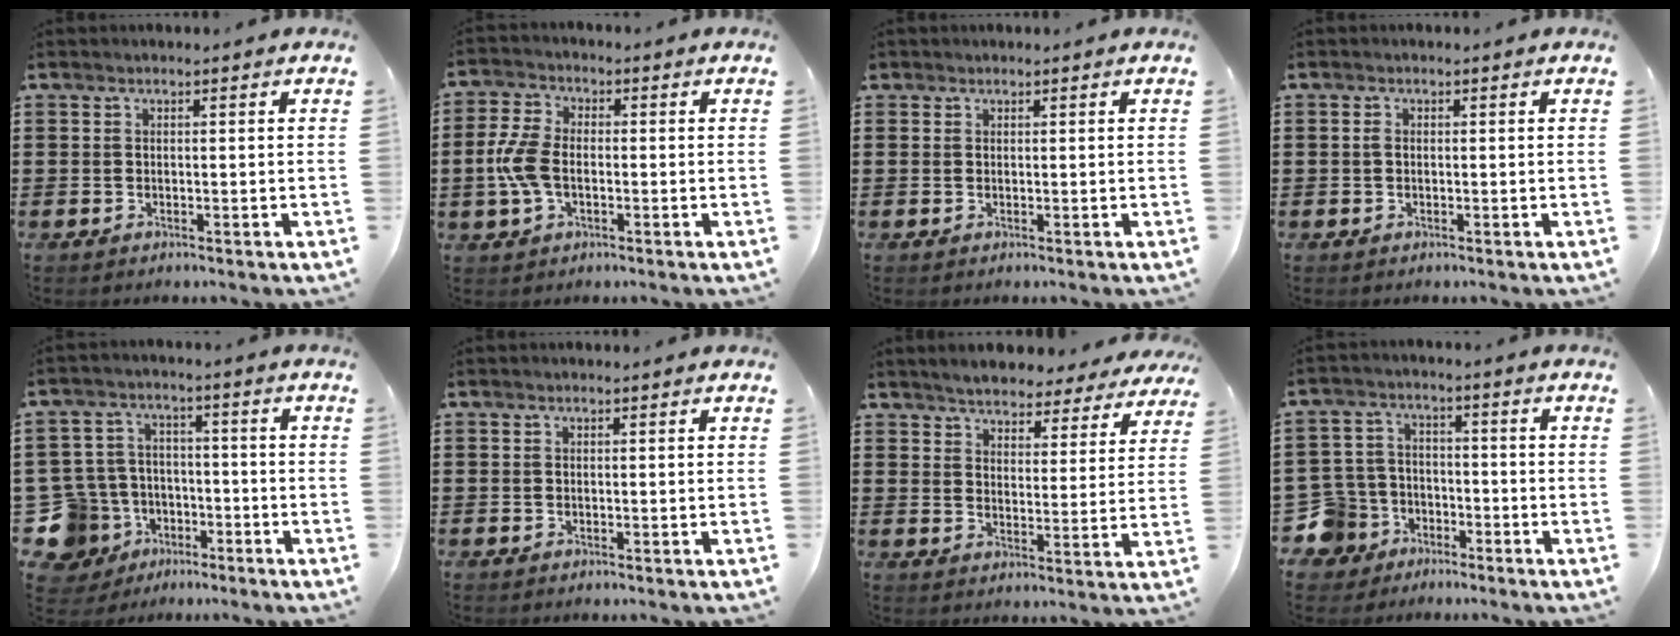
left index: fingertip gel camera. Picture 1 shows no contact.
{"total": 6.9, "force": [-0.9, 4.1, 5.5], "torque": [-0.140, -0.001, -0.024]}
{"total": 0.6, "force": [0.4, 0.4, 0.1], "torque": [-0.004, 0.003, 0.008]}
{"total": 1.6, "force": [0.1, 1.0, 1.2], "torque": [-0.034, 0.003, -0.002]}
{"total": 9.7, "force": [-4.6, 8.0, 2.7], "torque": [-0.108, 0.024, -0.088]}
{"total": 0.0}
{"total": 4.6, "force": [4.6, 0.3, 0.4], "torque": [-0.032, -0.024, 0.080]}
{"total": 7.8, "force": [-4.8, 5.8, 1.7], "torque": [-0.073, 0.020, -0.097]}